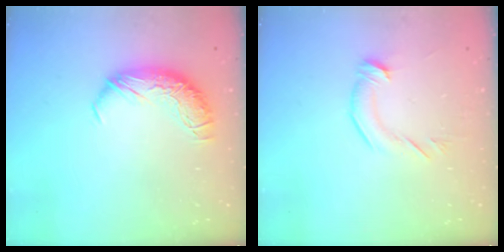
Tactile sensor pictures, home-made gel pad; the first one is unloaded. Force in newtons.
{"total": 2.8, "press": 2.7, "slide": 0.4}